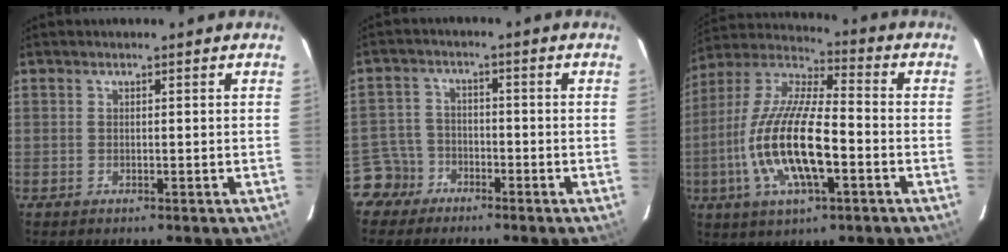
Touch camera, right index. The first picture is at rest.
{"total": 5.1, "force": [-3.5, 3.7, -0.4], "torque": [-0.002, 0.022, -0.071]}
{"total": 18.3, "force": [-4.9, 5.7, 16.7], "torque": [-0.337, -0.010, -0.096]}